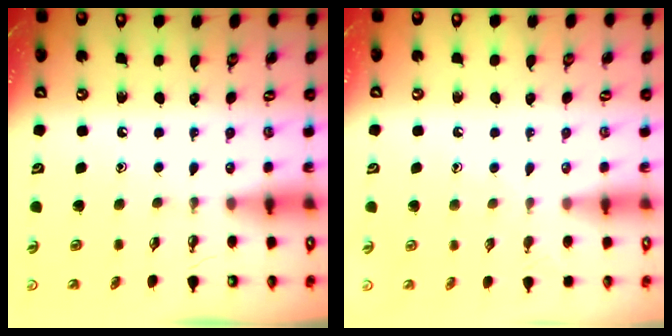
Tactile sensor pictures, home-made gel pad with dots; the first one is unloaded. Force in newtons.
{"total": 3.6, "press": 3.6, "slide": 0.4}